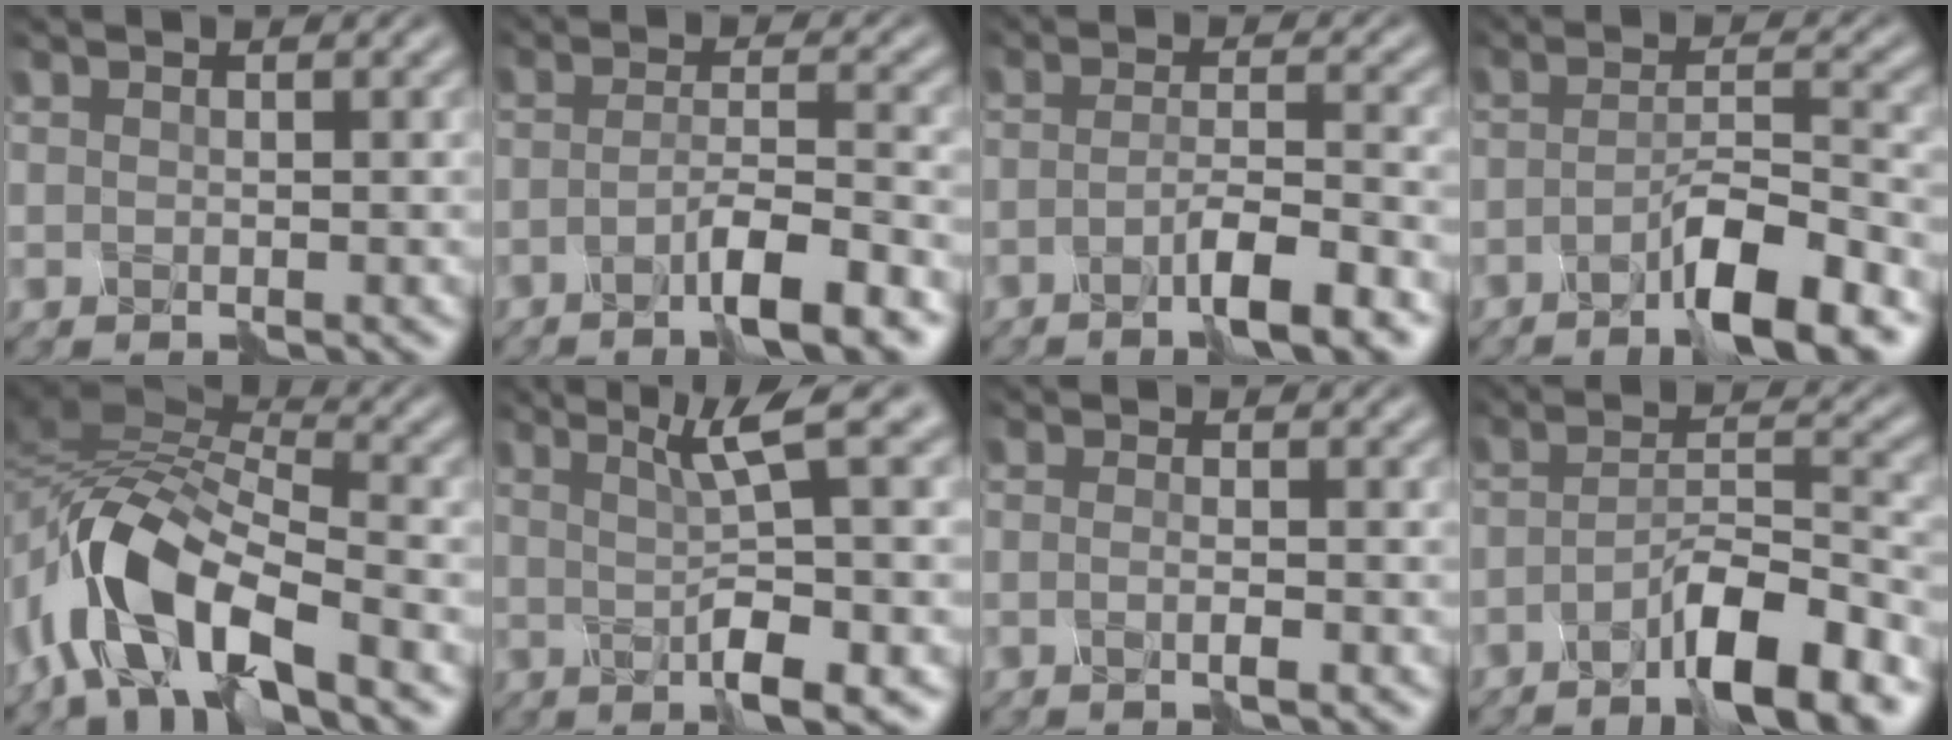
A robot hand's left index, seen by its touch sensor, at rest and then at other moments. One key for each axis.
{"total": 4.7, "fx": -3.2, "fy": 0.2, "fz": 3.4, "tx": -0.057, "ty": 0.003, "tz": -0.063}
{"total": 4.2, "fx": -2.9, "fy": 0.2, "fz": 3.1, "tx": -0.055, "ty": 0.001, "tz": -0.057}
{"total": 5.6, "fx": -3.8, "fy": 0.4, "fz": 4.1, "tx": -0.068, "ty": 0.005, "tz": -0.068}
{"total": 10.2, "fx": -5.3, "fy": 3.8, "fz": 7.8, "tx": -0.152, "ty": 0.018, "tz": -0.113}
{"total": 5.7, "fx": 0.2, "fy": 0.2, "fz": 5.7, "tx": -0.095, "ty": 0.004, "tz": 0.010}
{"total": 1.5, "fx": -1.1, "fy": -0.1, "fz": 1.0, "tx": -0.017, "ty": -0.005, "tz": -0.023}
{"total": 6.3, "fx": -4.5, "fy": 0.8, "fz": 4.4, "tx": -0.076, "ty": 0.006, "tz": -0.079}